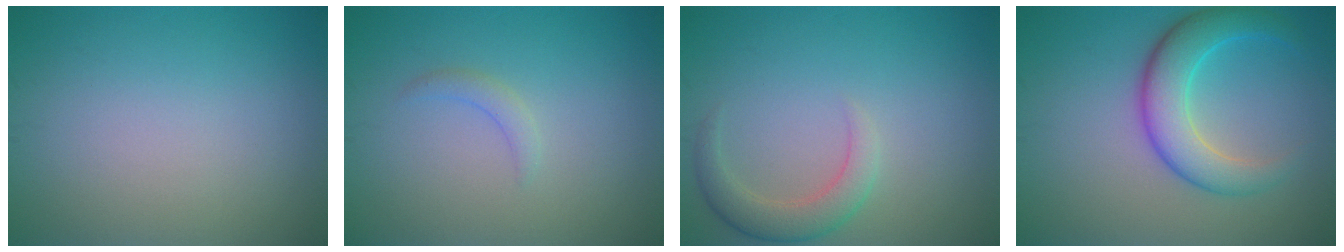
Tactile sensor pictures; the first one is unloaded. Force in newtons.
{"total": 1.2, "press": 1.2, "slide": 0.2}
{"total": 2.9, "press": 2.9, "slide": 0.4}
{"total": 5.6, "press": 5.6, "slide": 0.3}